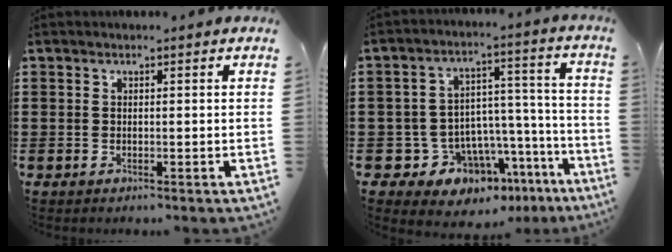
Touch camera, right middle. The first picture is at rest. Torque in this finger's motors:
{"motor_torque": [1.19, -0.95, 0.37, 0.09]}